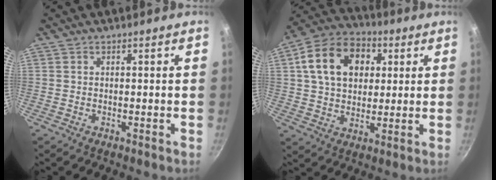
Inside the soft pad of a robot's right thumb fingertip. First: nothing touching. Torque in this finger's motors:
{"motor_torque": [-0.83, 1.49, 0.68, 0.05, 0.11]}